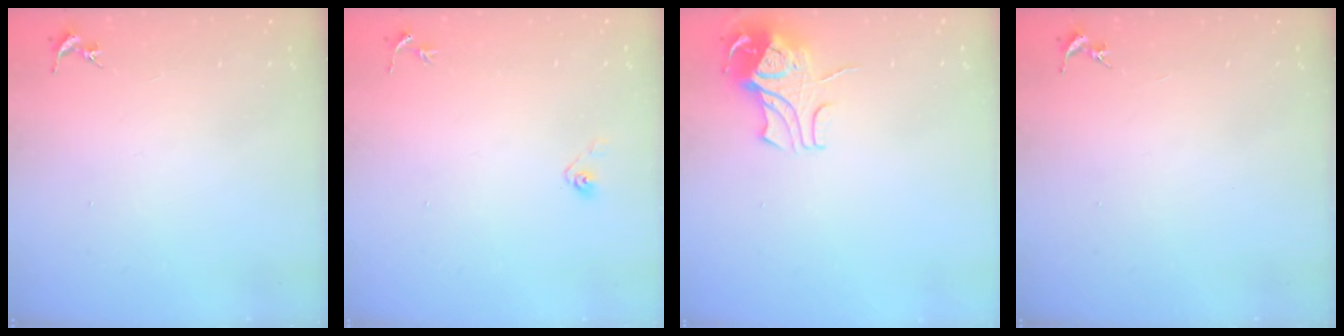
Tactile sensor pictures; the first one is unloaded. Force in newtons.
{"total": 3.5, "press": 3.2, "slide": 1.5}
{"total": 8.9, "press": 8.9, "slide": 0.9}
{"total": 0.0}